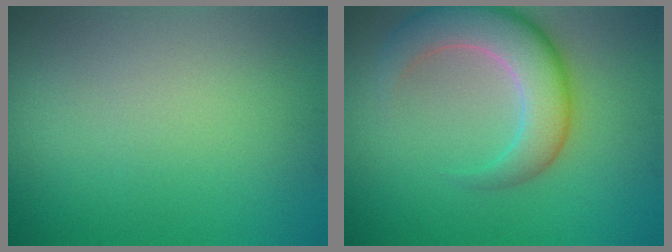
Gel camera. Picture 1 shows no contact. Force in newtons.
{"total": 6.5, "press": 6.5, "slide": 0.5}